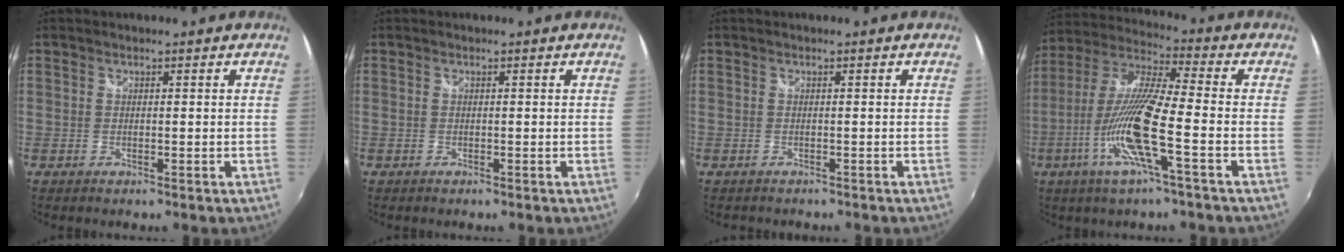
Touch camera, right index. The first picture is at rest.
{"total": 0.0}
{"total": 1.7, "force": [-1.5, 0.4, 0.6], "torque": [-0.014, -0.012, -0.019]}
{"total": 14.9, "force": [-5.7, 0.9, 13.8], "torque": [-0.274, -0.017, -0.114]}